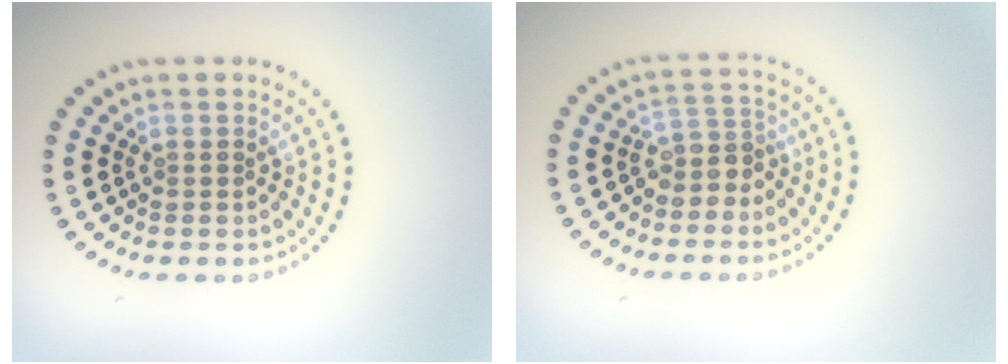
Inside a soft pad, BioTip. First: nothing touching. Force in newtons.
{"total": 2.5, "press": 2.0, "slide": 1.5}